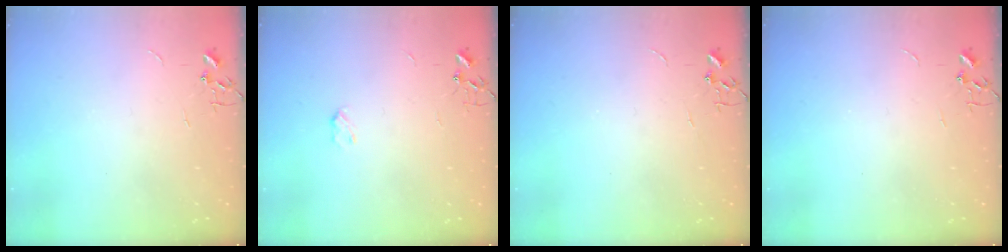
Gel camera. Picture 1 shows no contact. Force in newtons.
{"total": 2.8, "press": 2.8, "slide": 0.5}
{"total": 0.0}
{"total": 0.0}